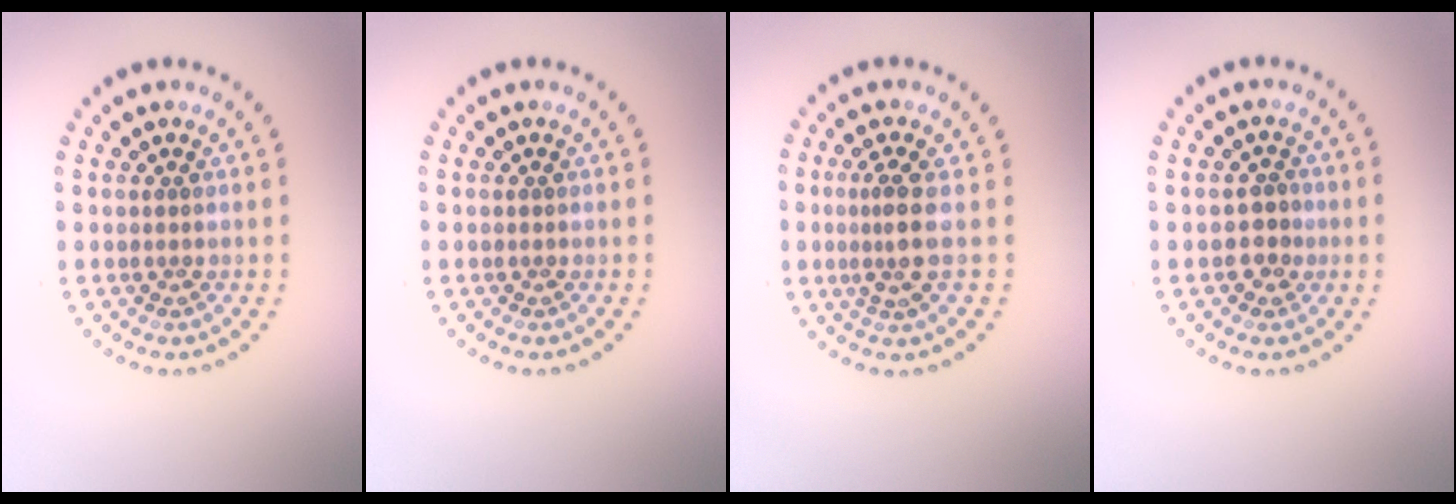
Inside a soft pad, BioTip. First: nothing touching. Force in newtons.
{"total": 0.0}
{"total": 2.6, "press": 1.9, "slide": 1.8}
{"total": 1.8, "press": 1.7, "slide": 0.8}